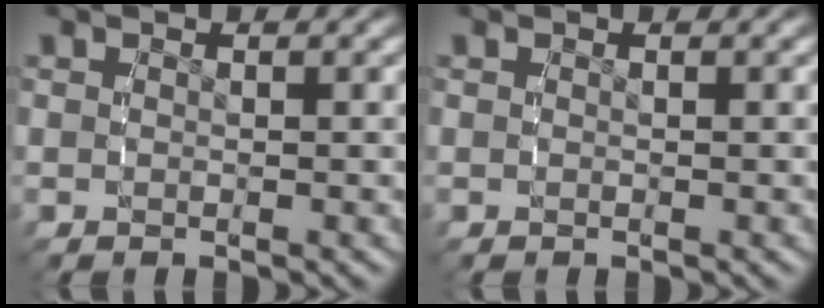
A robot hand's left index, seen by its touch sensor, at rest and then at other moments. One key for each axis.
{"total": 0.0}